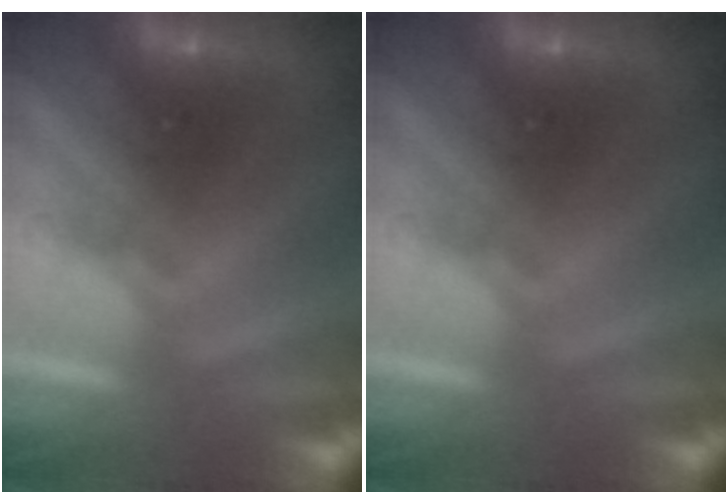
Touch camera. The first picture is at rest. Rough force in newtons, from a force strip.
{"total": 0.0}